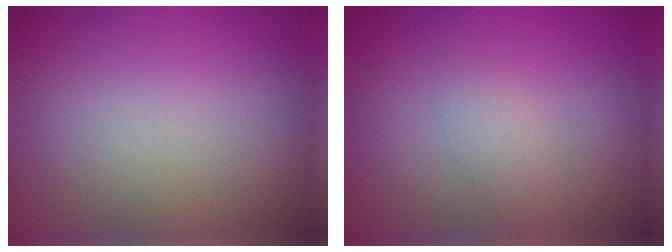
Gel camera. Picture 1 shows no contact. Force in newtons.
{"total": 1.5, "press": 1.5, "slide": 0.1}